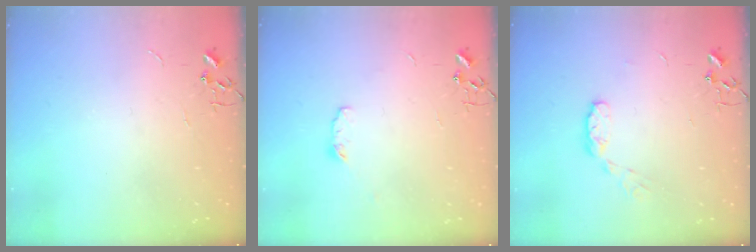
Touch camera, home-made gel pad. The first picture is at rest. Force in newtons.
{"total": 3.4, "press": 3.3, "slide": 1.0}
{"total": 6.5, "press": 6.5, "slide": 0.5}